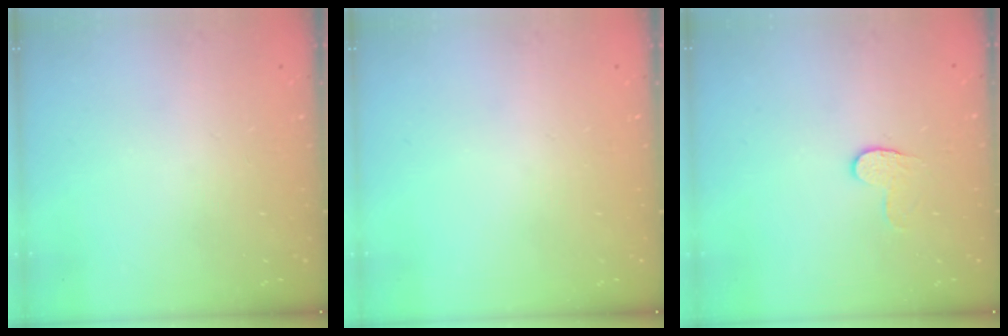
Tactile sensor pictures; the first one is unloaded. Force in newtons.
{"total": 0.0}
{"total": 4.5, "press": 4.5, "slide": 0.5}